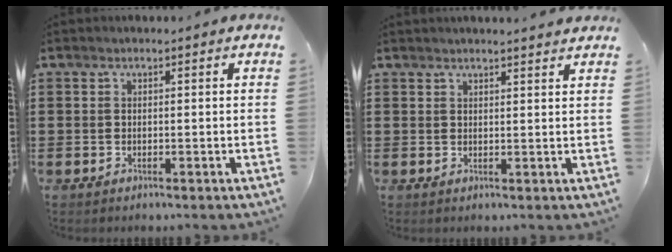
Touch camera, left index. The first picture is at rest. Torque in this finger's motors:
{"motor_torque": [0.16, -0.12, 0.28, 0.08]}